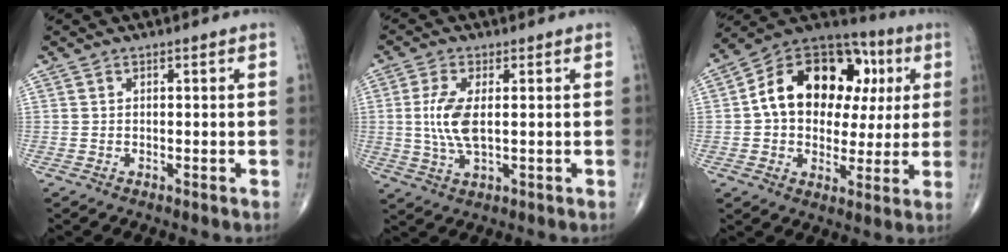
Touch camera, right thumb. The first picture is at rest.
{"total": 7.5, "force": [0.5, 3.0, 6.8], "torque": [-0.158, -0.008, 0.013]}
{"total": 21.0, "force": [3.8, 14.6, 14.7], "torque": [-0.191, 0.030, 0.058]}